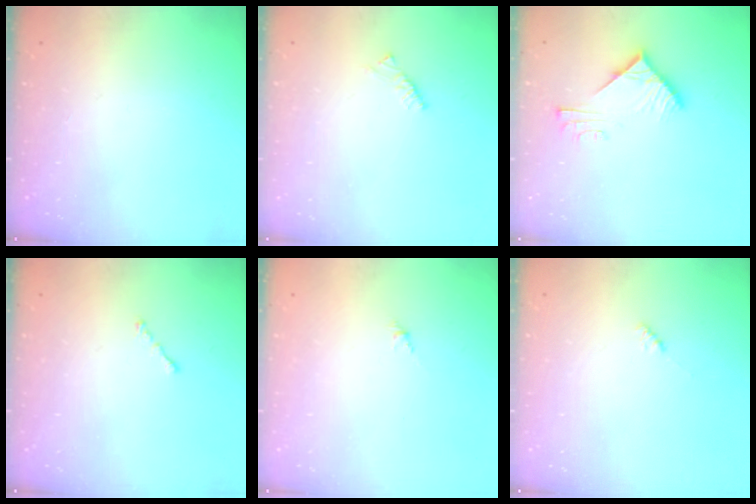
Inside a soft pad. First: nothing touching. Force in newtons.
{"total": 2.4, "press": 2.3, "slide": 0.6}
{"total": 7.2, "press": 7.1, "slide": 0.5}
{"total": 0.7, "press": 0.5, "slide": 0.5}
{"total": 1.9, "press": 1.8, "slide": 0.7}
{"total": 2.0, "press": 1.9, "slide": 0.5}